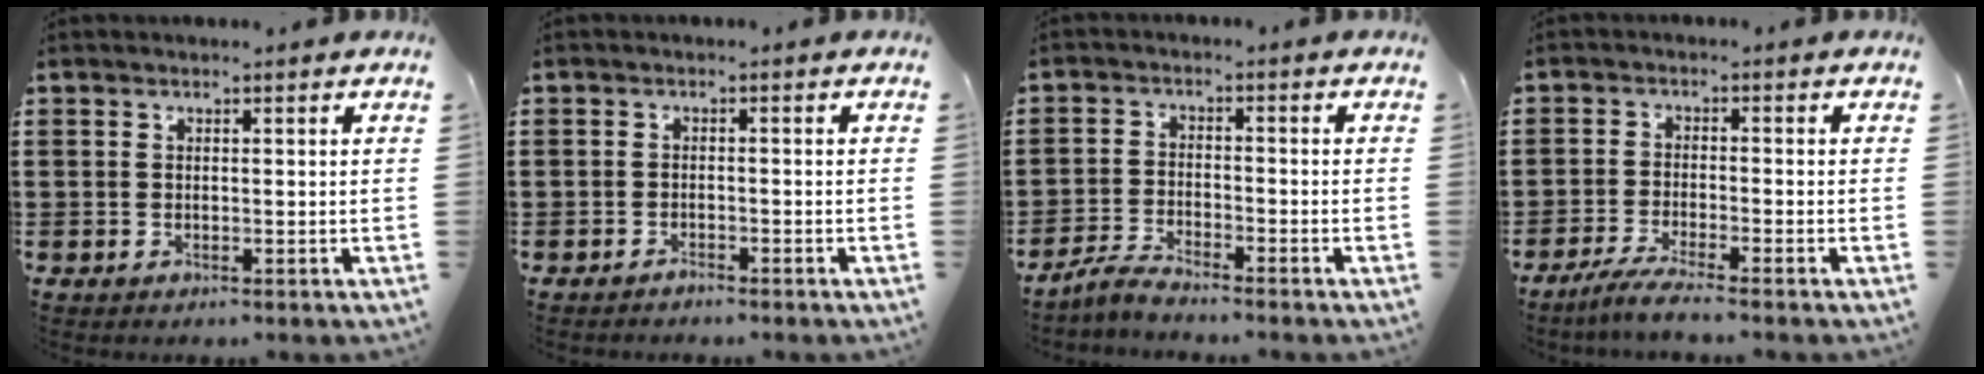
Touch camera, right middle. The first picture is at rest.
{"total": 1.1, "force": [-1.0, 0.1, 0.3], "torque": [-0.010, -0.002, -0.020]}
{"total": 3.3, "force": [-3.1, 0.2, 1.2], "torque": [-0.037, 0.001, -0.067]}
{"total": 3.3, "force": [-2.8, -0.3, 1.6], "torque": [-0.035, -0.007, -0.057]}